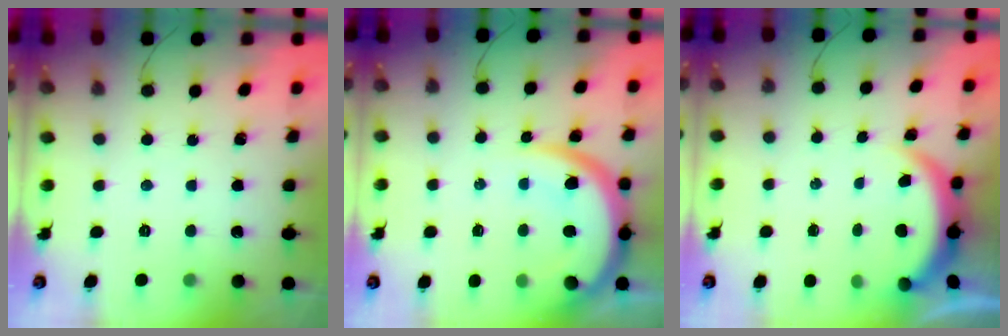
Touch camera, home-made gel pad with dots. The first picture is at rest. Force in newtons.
{"total": 12.0, "press": 11.9, "slide": 1.1}
{"total": 3.9, "press": 3.9, "slide": 0.2}